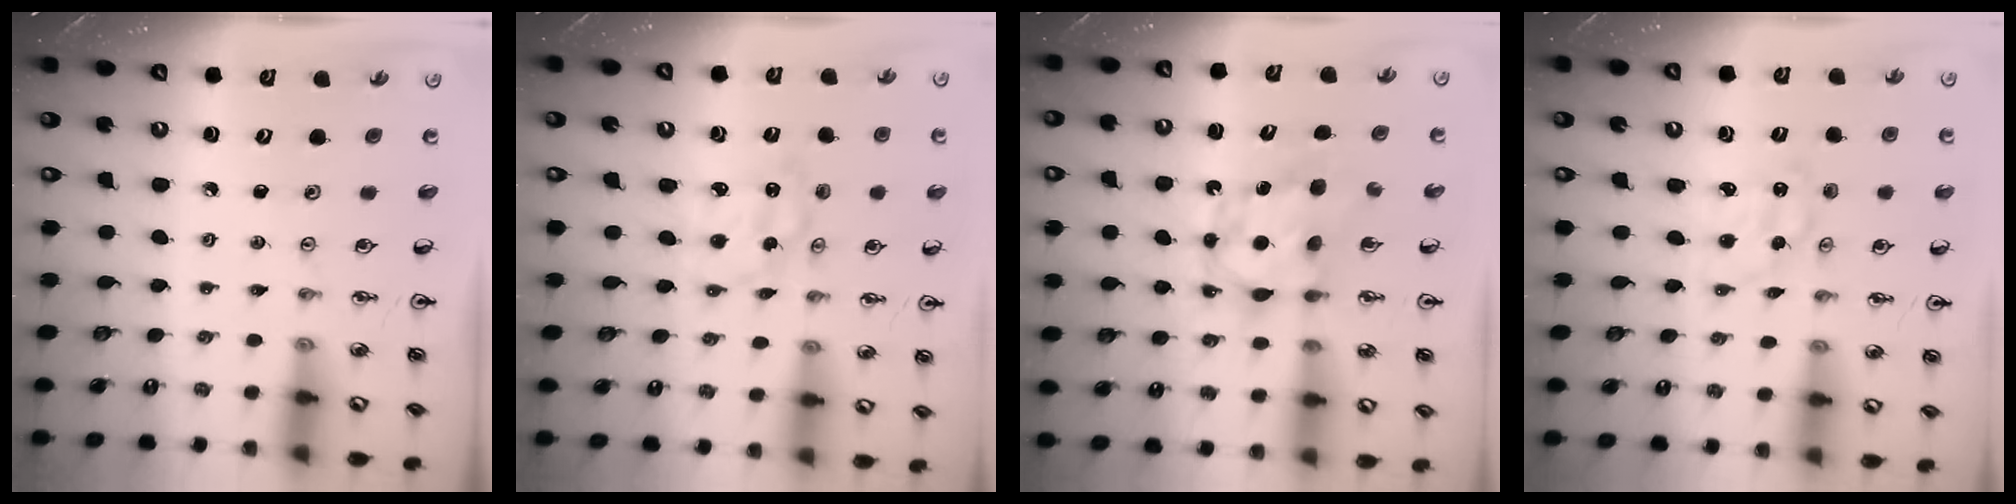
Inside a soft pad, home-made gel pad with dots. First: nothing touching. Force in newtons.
{"total": 2.3, "press": 2.3, "slide": 0.2}
{"total": 7.0, "press": 7.0, "slide": 0.4}
{"total": 1.2, "press": 1.2, "slide": 0.3}